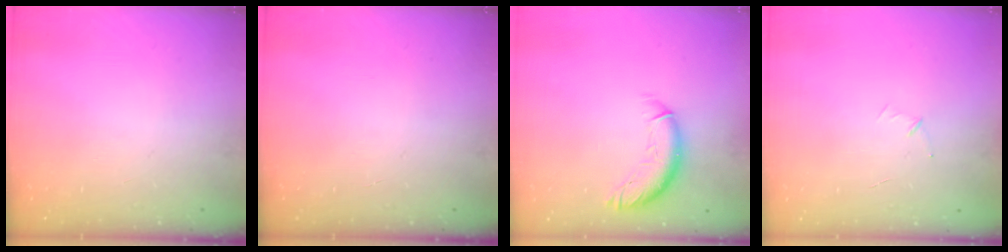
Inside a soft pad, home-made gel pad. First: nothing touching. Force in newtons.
{"total": 0.0}
{"total": 10.4, "press": 10.3, "slide": 0.9}
{"total": 4.0, "press": 3.8, "slide": 1.0}